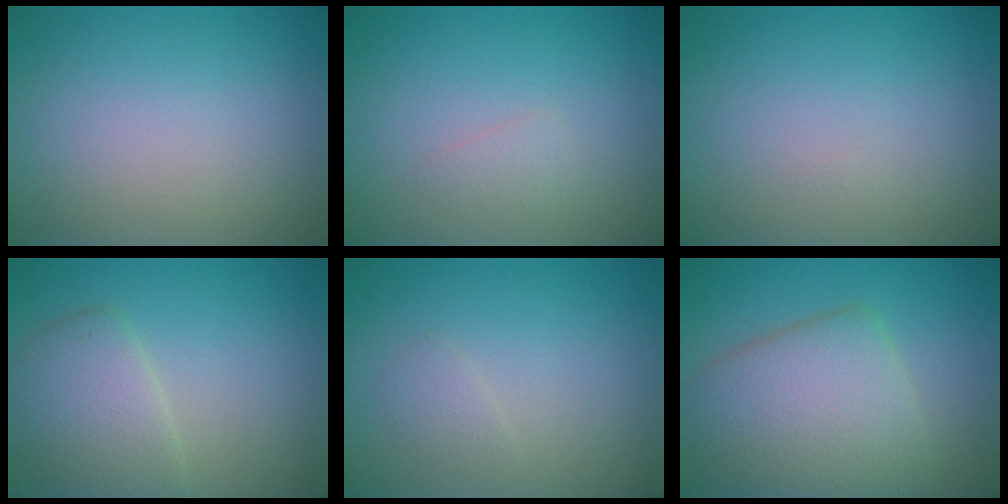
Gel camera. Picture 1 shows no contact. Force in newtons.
{"total": 0.9, "press": 0.9, "slide": 0.1}
{"total": 0.0}
{"total": 4.0, "press": 3.9, "slide": 0.3}
{"total": 1.0, "press": 1.0, "slide": 0.0}
{"total": 7.3, "press": 7.3, "slide": 0.3}